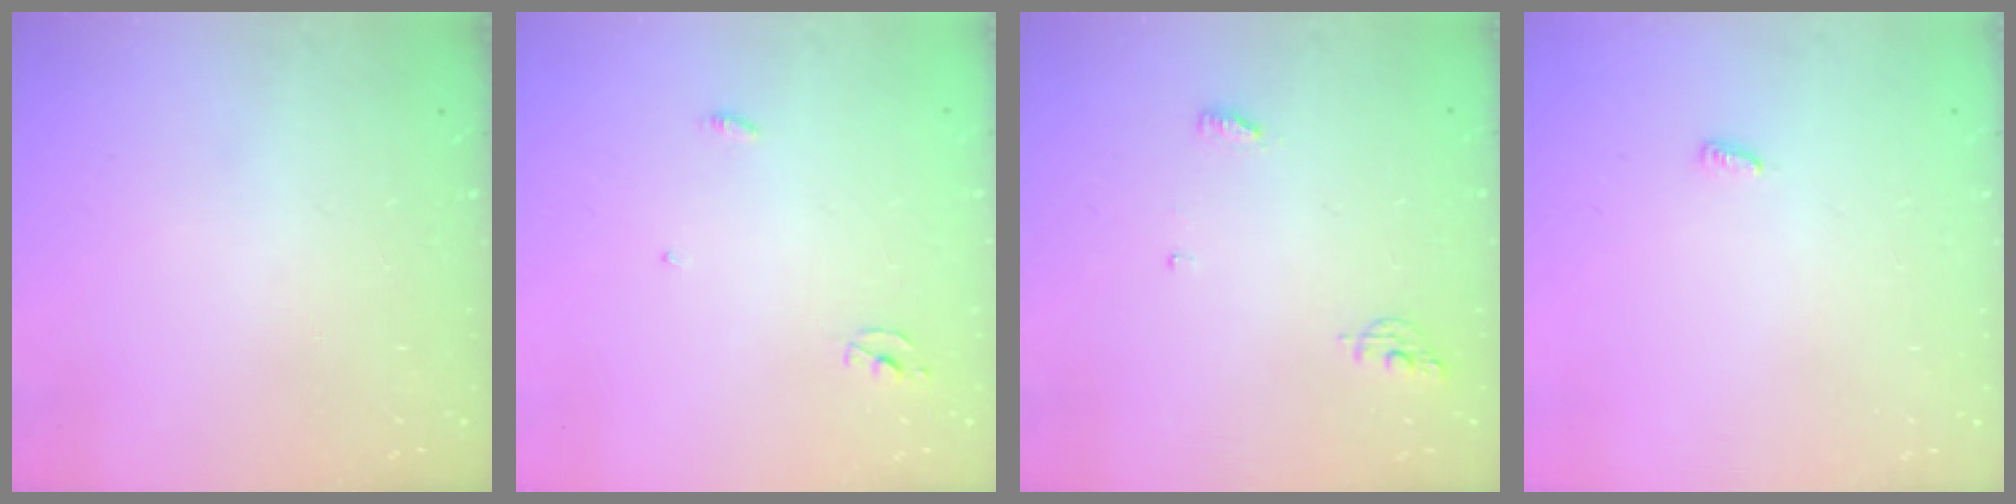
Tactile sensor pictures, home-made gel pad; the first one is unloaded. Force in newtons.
{"total": 2.3, "press": 2.3, "slide": 0.1}
{"total": 4.7, "press": 4.7, "slide": 0.4}
{"total": 3.5, "press": 3.4, "slide": 0.6}